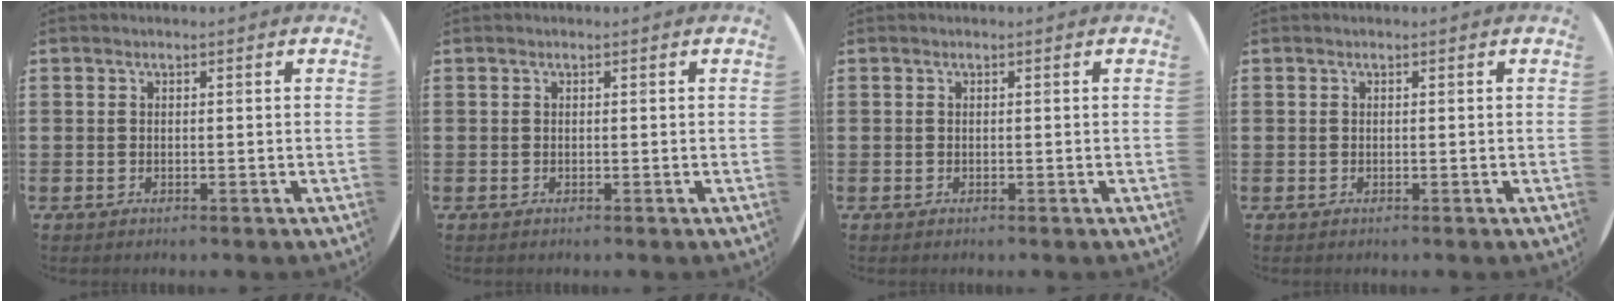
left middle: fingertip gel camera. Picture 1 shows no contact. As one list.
[{"total": 0.0}, {"total": 0.0}, {"total": 0.0}]